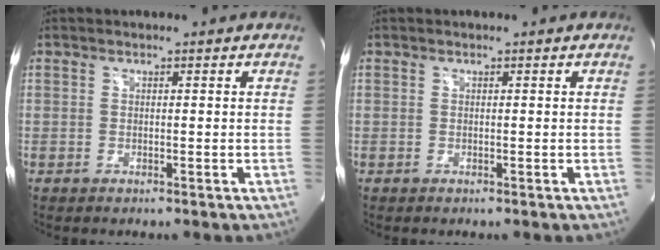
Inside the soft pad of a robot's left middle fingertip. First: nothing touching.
{"total": 0.0}